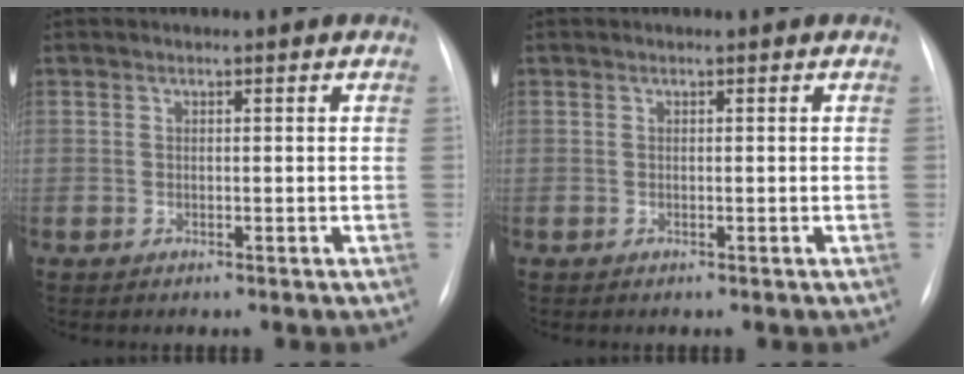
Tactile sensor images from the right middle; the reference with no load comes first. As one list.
[{"total": 0.0}]